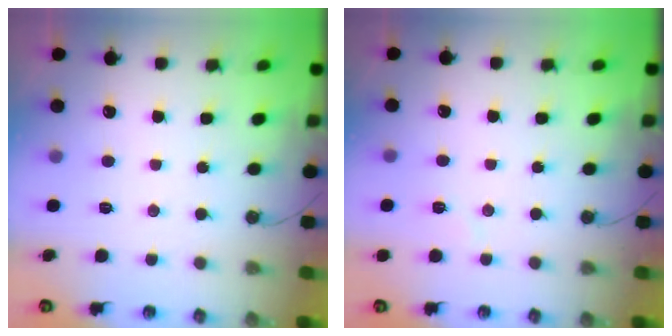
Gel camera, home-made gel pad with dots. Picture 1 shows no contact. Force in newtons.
{"total": 4.6, "press": 4.4, "slide": 1.2}